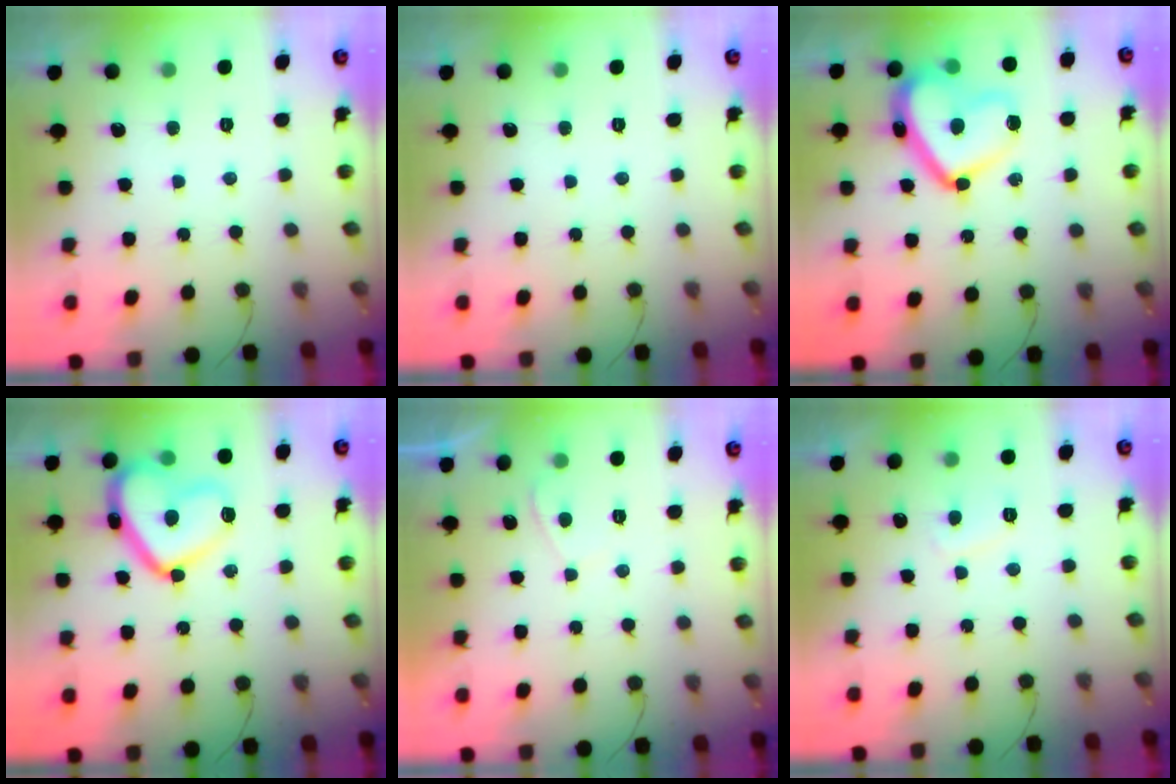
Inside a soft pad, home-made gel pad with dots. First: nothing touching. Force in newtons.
{"total": 0.0}
{"total": 17.0, "press": 16.9, "slide": 1.5}
{"total": 15.7, "press": 15.6, "slide": 1.4}
{"total": 0.8, "press": 0.7, "slide": 0.5}
{"total": 2.7, "press": 2.6, "slide": 0.7}